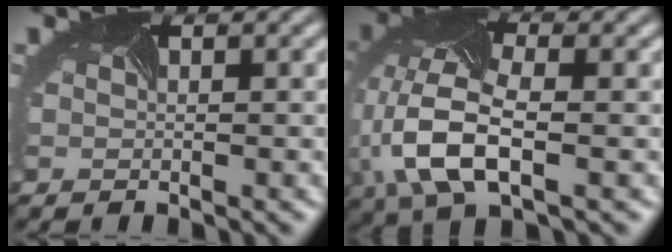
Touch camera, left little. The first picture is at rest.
{"total": 9.8, "force": [-2.4, 5.0, 8.1], "torque": [-0.192, -0.009, -0.048]}